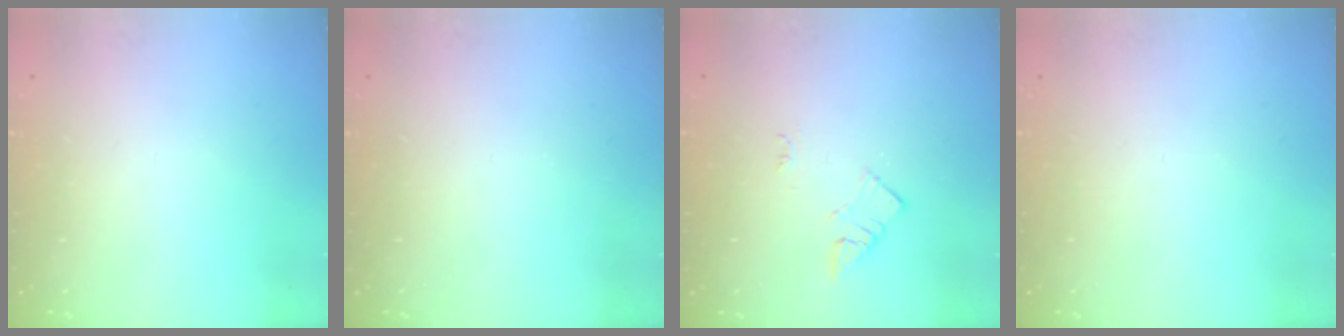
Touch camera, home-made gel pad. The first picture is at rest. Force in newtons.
{"total": 0.0}
{"total": 3.0, "press": 3.0, "slide": 0.4}
{"total": 0.0}